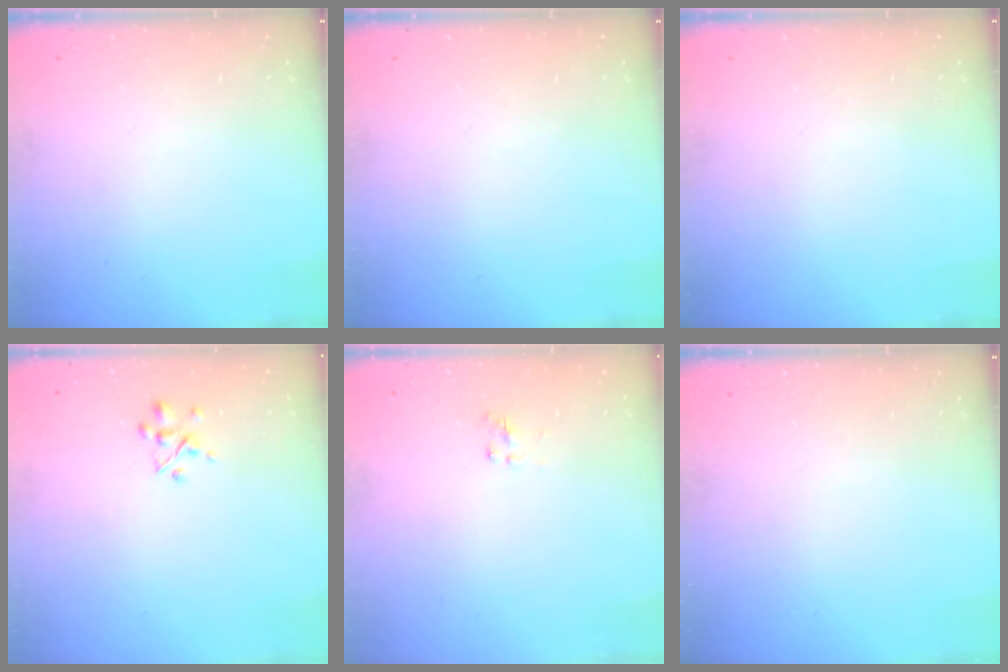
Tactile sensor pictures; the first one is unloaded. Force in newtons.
{"total": 0.0}
{"total": 0.0}
{"total": 2.3, "press": 2.3, "slide": 0.3}
{"total": 1.3, "press": 1.2, "slide": 0.6}
{"total": 0.0}